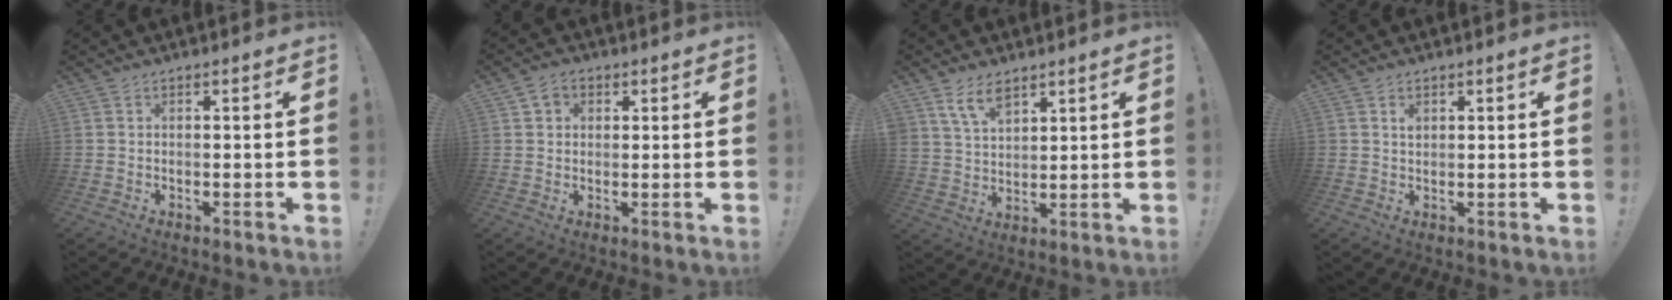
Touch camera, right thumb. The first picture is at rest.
{"total": 3.8, "force": [1.5, 3.2, 1.4], "torque": [-0.017, -0.001, 0.028]}
{"total": 7.9, "force": [5.5, 3.9, 4.0], "torque": [-0.085, -0.019, 0.108]}
{"total": 1.3, "force": [0.7, 1.0, 0.6], "torque": [0.000, -0.003, 0.011]}